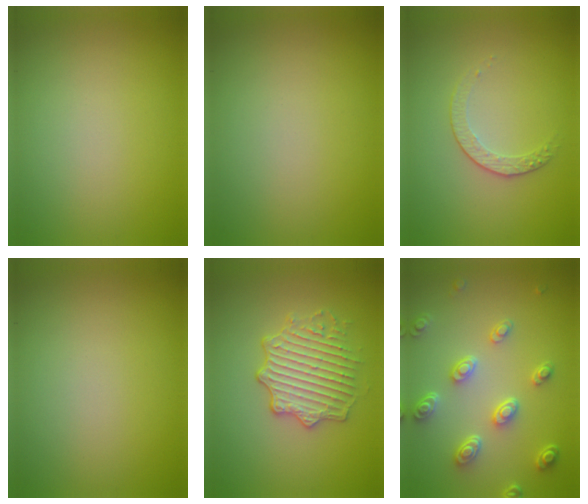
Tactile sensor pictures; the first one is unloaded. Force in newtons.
{"total": 0.0}
{"total": 1.6, "press": 1.0, "slide": 1.3}
{"total": 0.0}
{"total": 4.2, "press": 3.8, "slide": 1.7}
{"total": 4.6, "press": 3.4, "slide": 3.0}